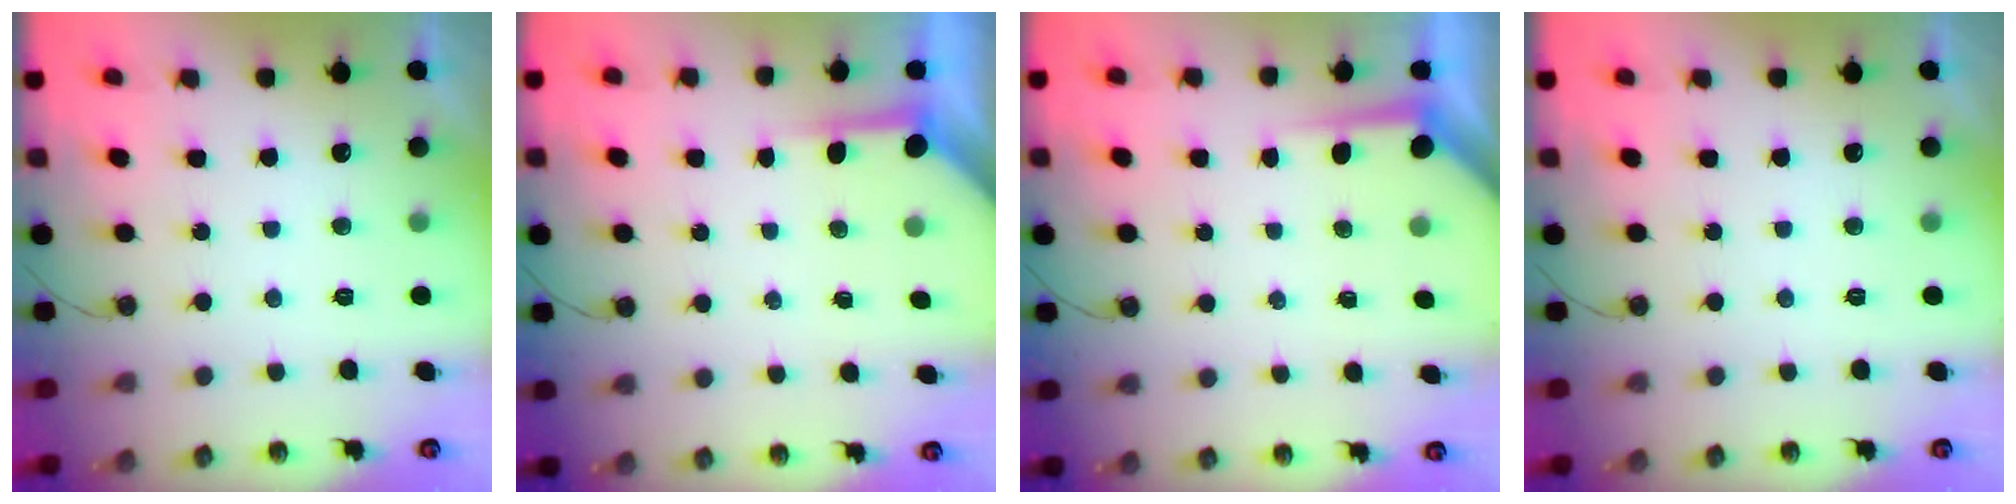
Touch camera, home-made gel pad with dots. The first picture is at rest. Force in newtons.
{"total": 3.9, "press": 3.9, "slide": 0.3}
{"total": 4.2, "press": 4.2, "slide": 0.4}
{"total": 0.0}